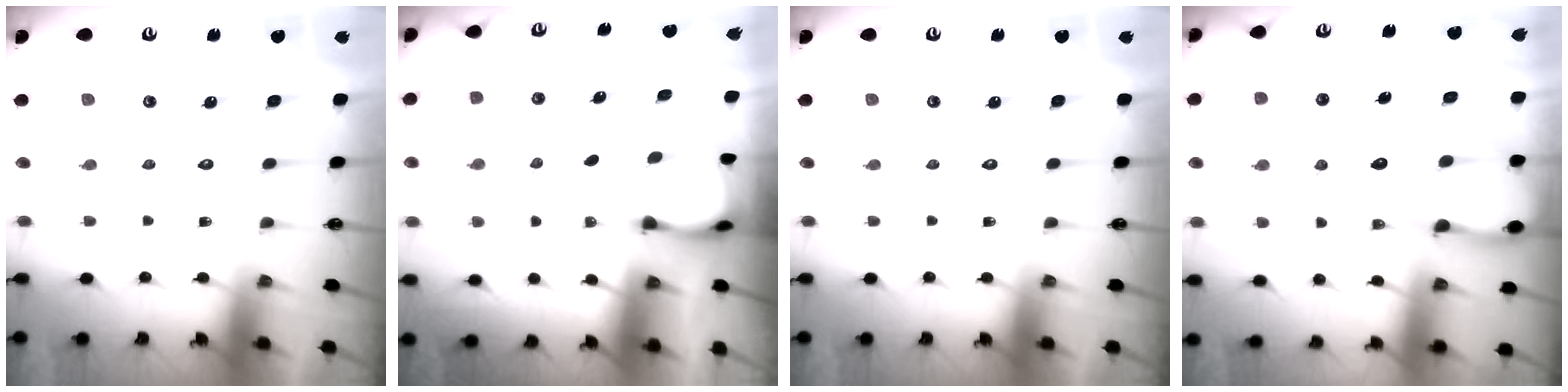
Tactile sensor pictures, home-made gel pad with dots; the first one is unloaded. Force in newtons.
{"total": 3.7, "press": 3.7, "slide": 0.3}
{"total": 0.0}
{"total": 14.8, "press": 14.7, "slide": 1.5}